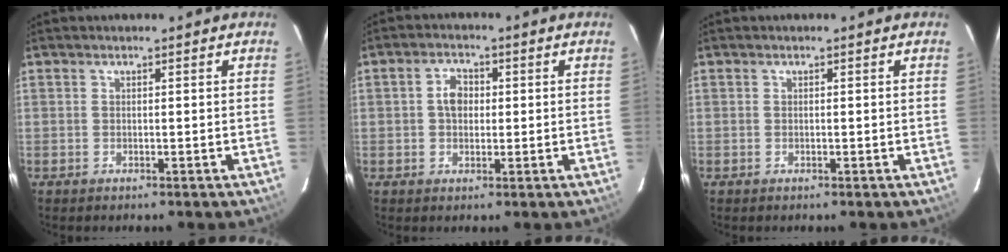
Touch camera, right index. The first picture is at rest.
{"total": 3.8, "force": [0.2, 3.0, 2.3], "torque": [-0.040, 0.011, 0.004]}
{"total": 0.0}